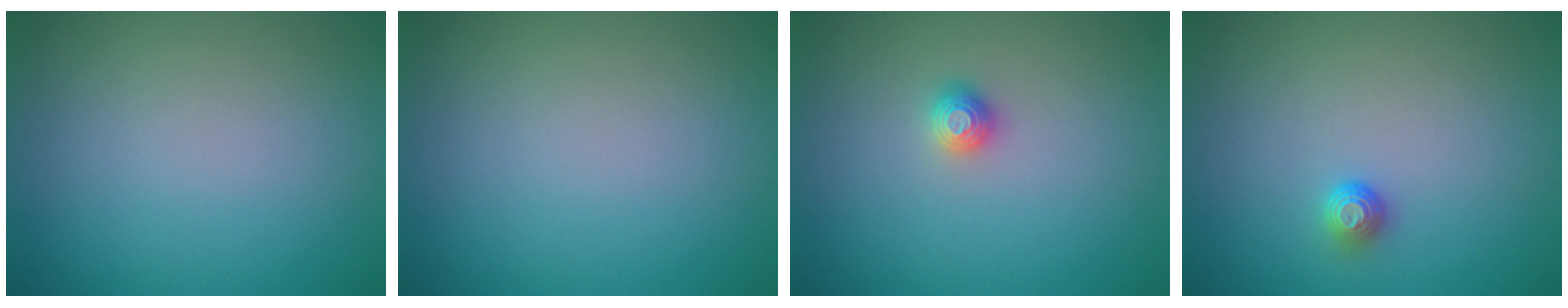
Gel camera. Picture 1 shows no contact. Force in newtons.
{"total": 0.0}
{"total": 1.2, "press": 1.1, "slide": 0.2}
{"total": 1.3, "press": 1.1, "slide": 0.7}